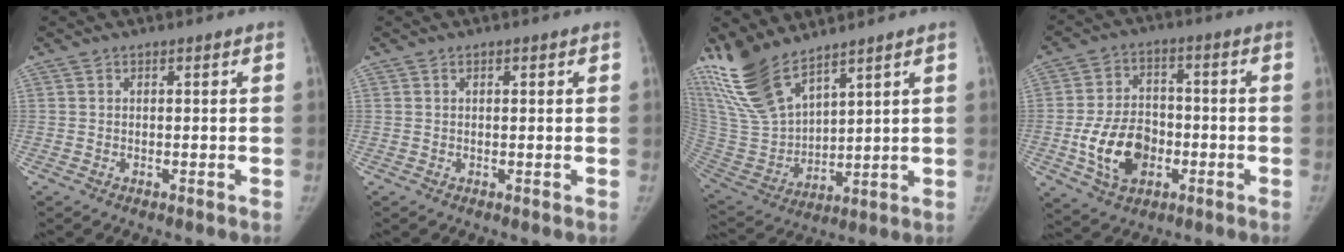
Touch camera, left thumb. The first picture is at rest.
{"total": 0.9, "force": [0.4, 0.3, 0.8], "torque": [-0.011, 0.002, 0.005]}
{"total": 16.5, "force": [12.7, 5.8, 8.7], "torque": [-0.165, -0.062, 0.268]}
{"total": 12.2, "force": [-3.3, 8.7, 8.0], "torque": [-0.117, 0.018, -0.055]}